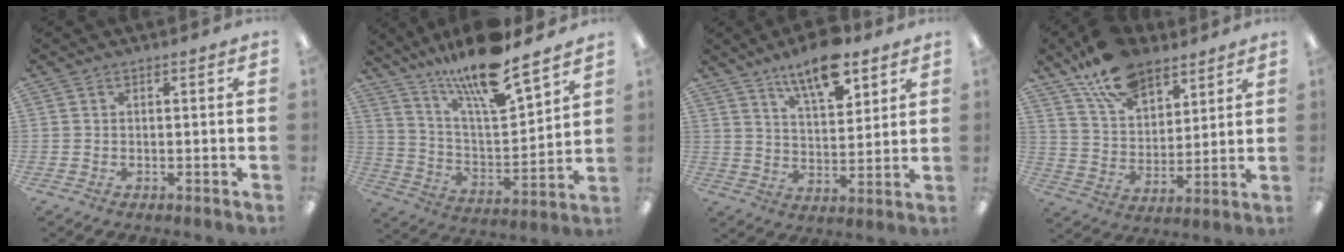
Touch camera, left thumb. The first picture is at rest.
{"total": 17.0, "force": [14.3, 2.2, 8.9], "torque": [-0.173, -0.098, 0.241]}
{"total": 12.2, "force": [8.6, 4.7, 7.3], "torque": [-0.113, -0.045, 0.148]}
{"total": 15.4, "force": [10.9, 8.3, 7.0], "torque": [-0.121, -0.054, 0.202]}